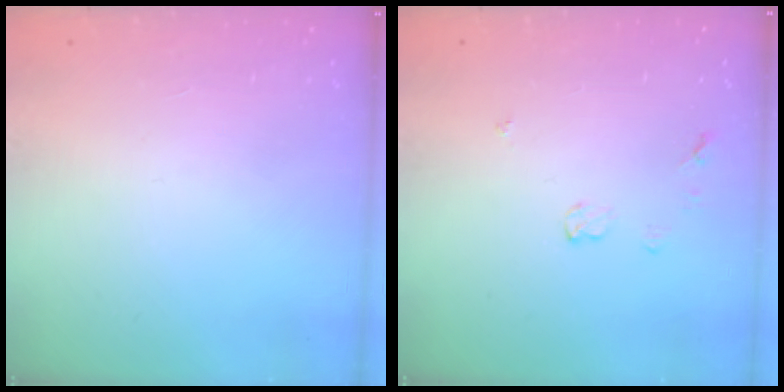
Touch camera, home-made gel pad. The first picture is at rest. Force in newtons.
{"total": 3.7, "press": 3.7, "slide": 0.4}